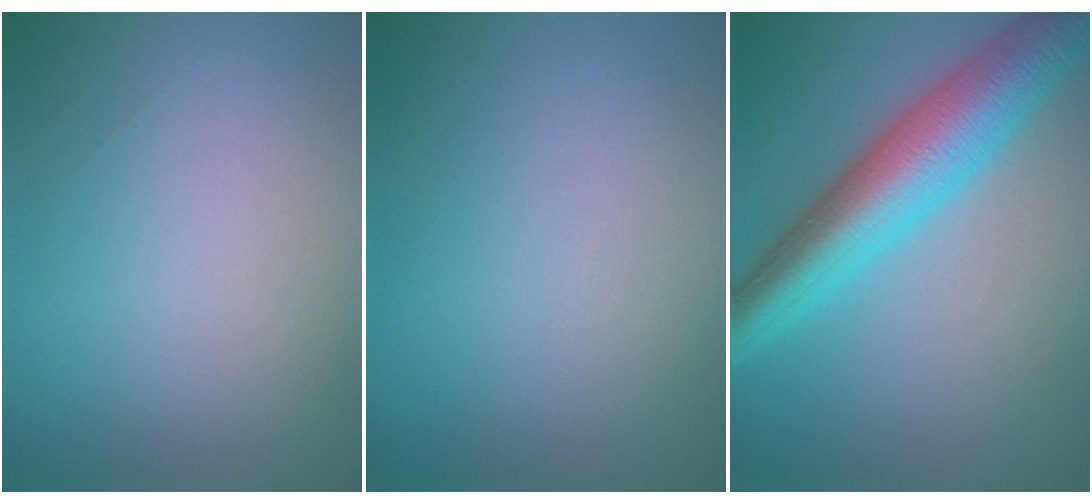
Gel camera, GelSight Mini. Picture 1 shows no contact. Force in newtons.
{"total": 0.0}
{"total": 8.2, "press": 8.2, "slide": 0.3}